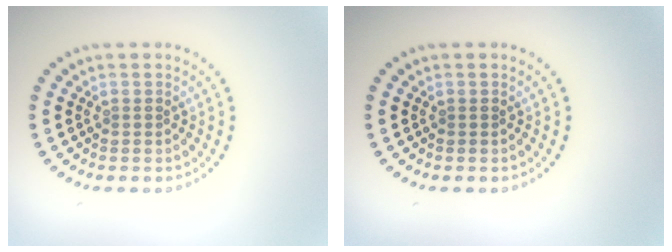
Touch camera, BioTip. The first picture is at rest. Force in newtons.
{"total": 0.0}